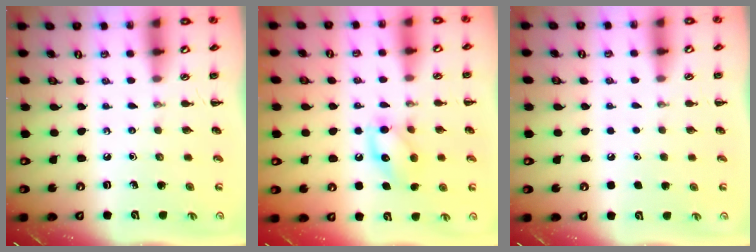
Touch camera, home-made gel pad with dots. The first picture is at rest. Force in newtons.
{"total": 12.0, "press": 11.9, "slide": 1.2}
{"total": 1.8, "press": 1.7, "slide": 0.1}